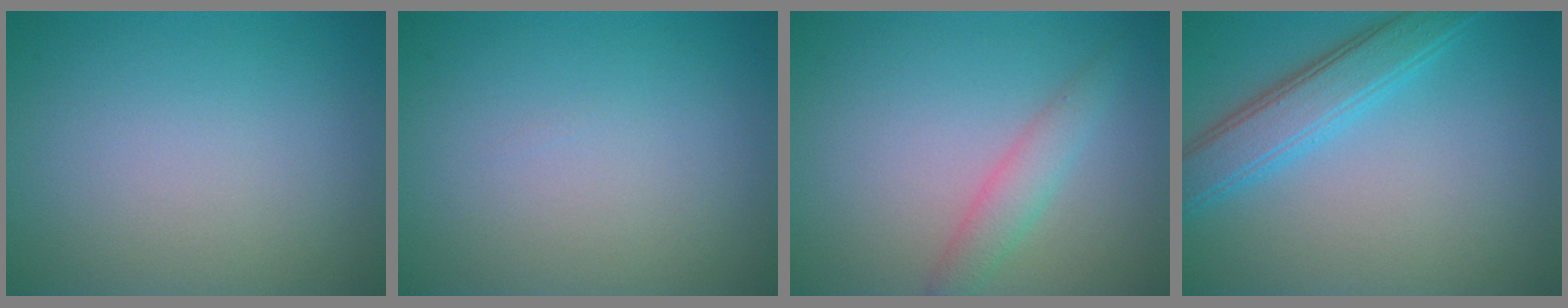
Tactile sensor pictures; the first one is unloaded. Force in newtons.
{"total": 0.0}
{"total": 2.3, "press": 2.3, "slide": 0.1}
{"total": 4.4, "press": 4.4, "slide": 0.1}